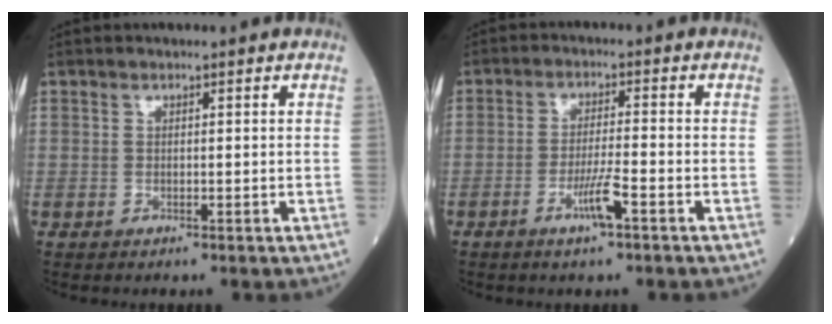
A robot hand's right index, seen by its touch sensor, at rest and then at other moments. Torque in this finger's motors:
{"motor_torque": [0.52, -0.03, 0.24, 0.08]}